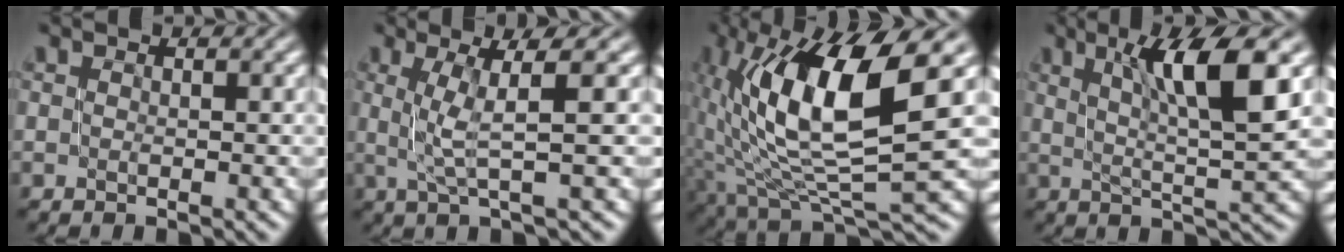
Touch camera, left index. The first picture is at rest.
{"total": 3.9, "force": [0.8, 0.5, 3.8], "torque": [-0.075, 0.010, 0.017]}
{"total": 13.0, "force": [2.5, 4.5, 11.9], "torque": [-0.232, 0.003, 0.047]}
{"total": 7.7, "force": [2.9, 1.4, 7.0], "torque": [-0.102, 0.003, 0.050]}